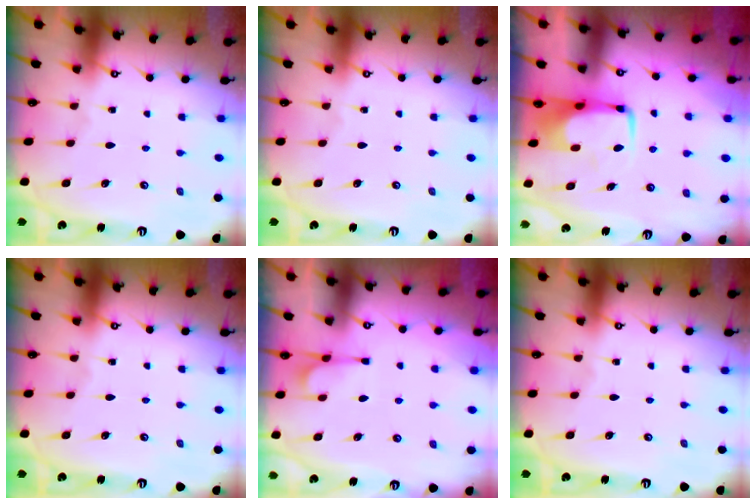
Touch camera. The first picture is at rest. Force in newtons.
{"total": 0.0}
{"total": 0.6, "press": 0.4, "slide": 0.4}
{"total": 0.0}
{"total": 2.5, "press": 2.0, "slide": 1.4}
{"total": 0.0}